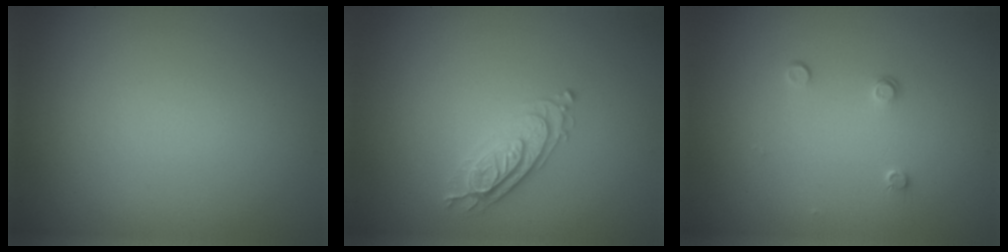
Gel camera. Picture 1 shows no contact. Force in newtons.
{"total": 2.4, "press": 2.3, "slide": 0.5}
{"total": 0.9, "press": 0.6, "slide": 0.6}